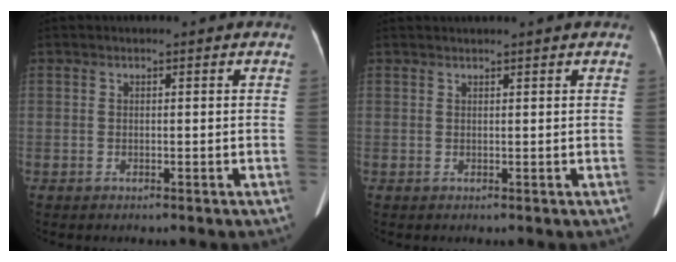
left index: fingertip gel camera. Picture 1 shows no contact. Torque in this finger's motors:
{"motor_torque": [0.11, -0.13, 0.03, 0.02]}